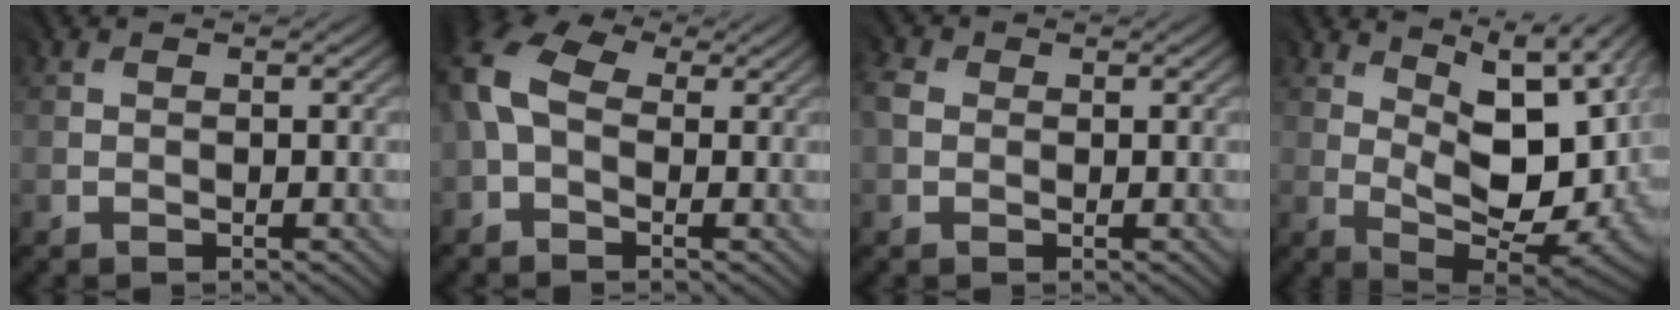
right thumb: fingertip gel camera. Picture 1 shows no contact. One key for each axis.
{"total": 9.4, "fx": 0.6, "fy": 6.1, "fz": 7.1, "tx": -0.194, "ty": 0.005, "tz": 0.004}
{"total": 2.2, "fx": -0.3, "fy": 2.0, "fz": 0.8, "tx": -0.025, "ty": -0.003, "tz": -0.011}
{"total": 13.6, "fx": 2.8, "fy": 5.6, "fz": 12.1, "tx": -0.194, "ty": 0.000, "tz": 0.066}